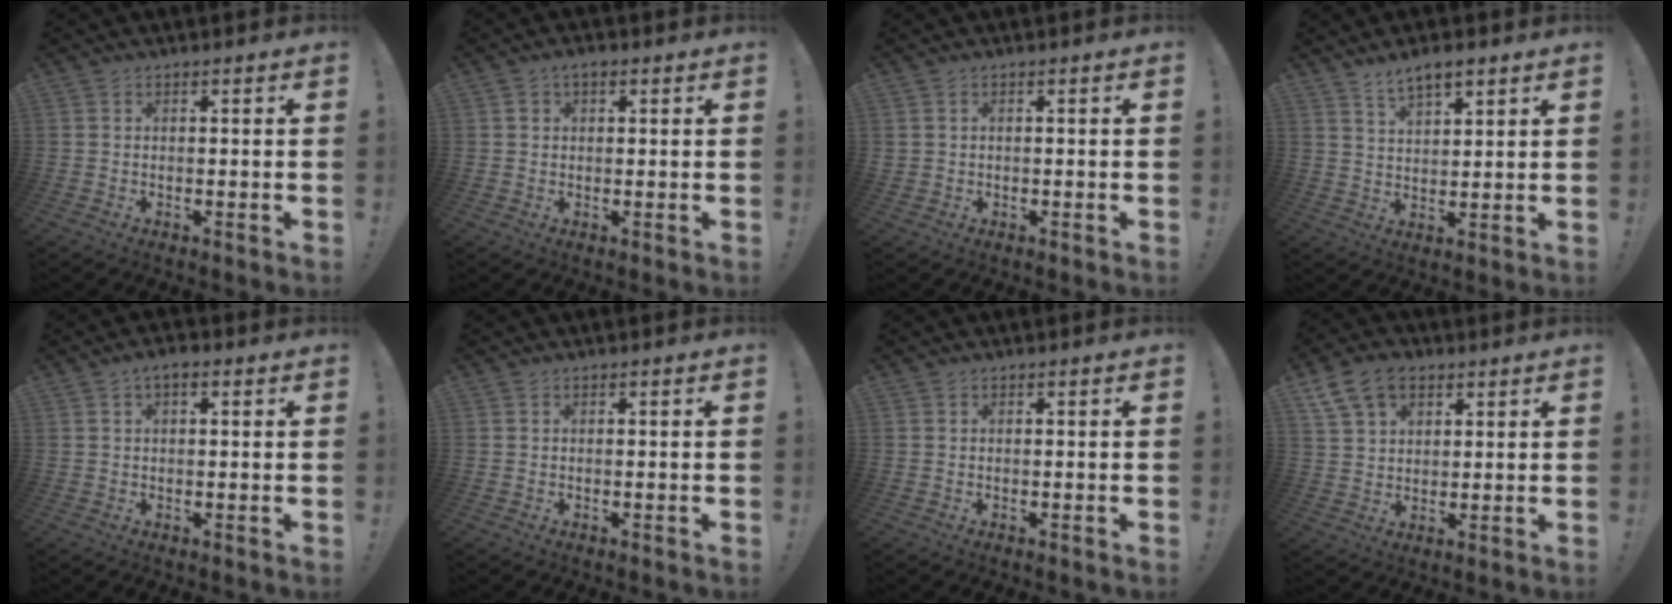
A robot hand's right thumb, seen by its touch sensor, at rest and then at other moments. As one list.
[{"total": 2.2, "force": [0.6, 1.6, 1.5], "torque": [-0.026, 0.005, 0.010]}, {"total": 0.8, "force": [0.2, 0.8, 0.1], "torque": [-0.002, 0.003, 0.004]}, {"total": 6.1, "force": [4.6, 2.4, 3.3], "torque": [-0.055, -0.022, 0.082]}, {"total": 2.6, "force": [0.7, 1.3, 2.1], "torque": [-0.036, 0.006, 0.012]}, {"total": 0.0}, {"total": 0.0}, {"total": 10.9, "force": [6.0, 7.2, 5.5], "torque": [-0.090, -0.021, 0.118]}]